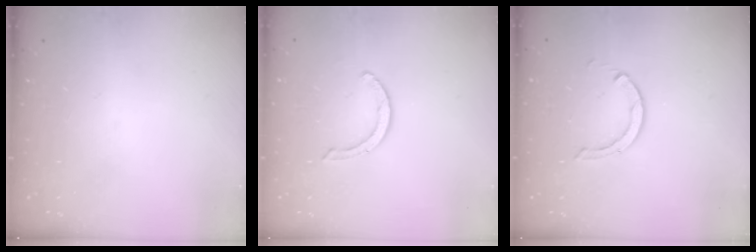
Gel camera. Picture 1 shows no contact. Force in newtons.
{"total": 3.1, "press": 3.1, "slide": 0.1}
{"total": 3.2, "press": 3.2, "slide": 0.4}